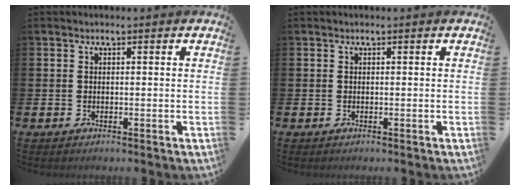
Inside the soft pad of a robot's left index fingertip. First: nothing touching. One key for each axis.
{"total": 0.0}